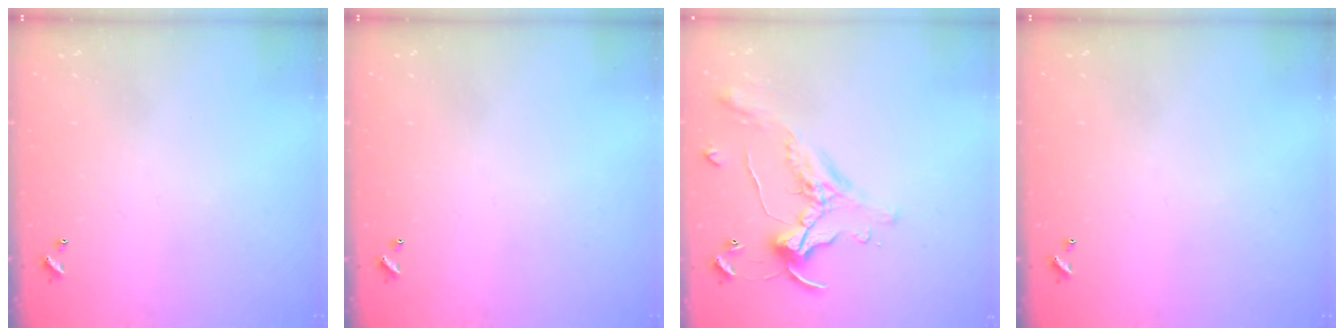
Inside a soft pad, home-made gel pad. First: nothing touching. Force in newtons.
{"total": 0.0}
{"total": 0.0}
{"total": 0.0}